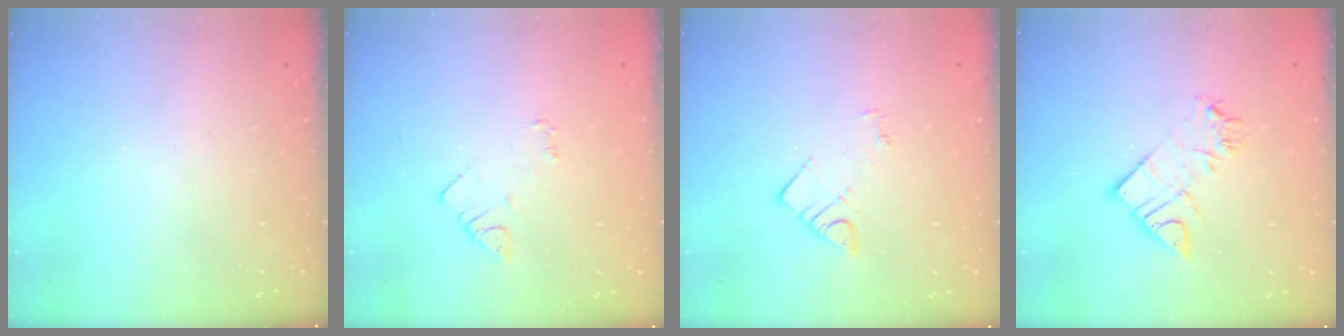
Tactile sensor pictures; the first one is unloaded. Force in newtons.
{"total": 4.2, "press": 4.1, "slide": 0.6}
{"total": 3.8, "press": 3.8, "slide": 0.4}
{"total": 10.5, "press": 10.5, "slide": 1.0}